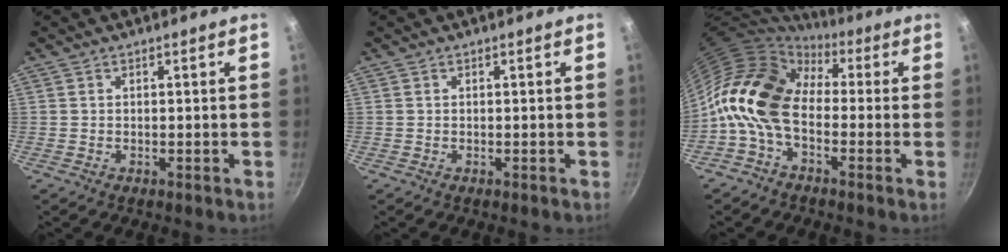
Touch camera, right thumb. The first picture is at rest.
{"total": 0.0}
{"total": 14.2, "force": [-0.4, 9.5, 10.6], "torque": [-0.176, 0.034, -0.032]}